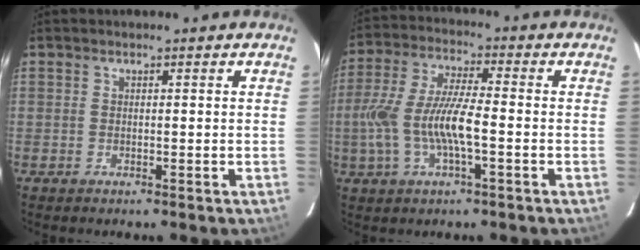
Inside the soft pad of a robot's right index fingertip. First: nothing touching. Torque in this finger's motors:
{"motor_torque": [1.46, -0.58, 0.86, 0.21]}